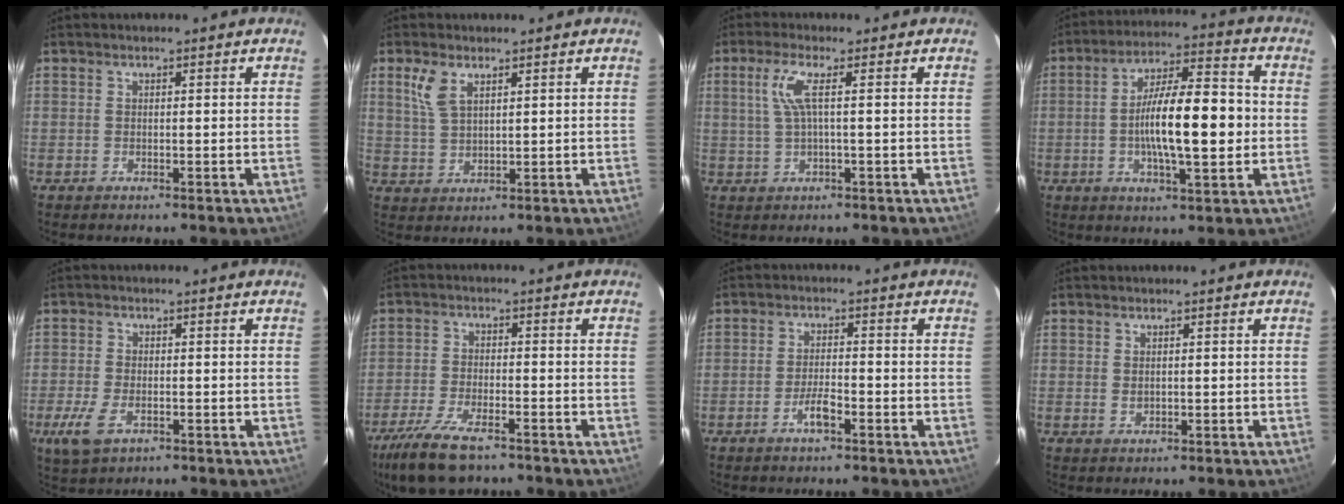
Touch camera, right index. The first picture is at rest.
{"total": 4.9, "force": [2.7, 2.3, 3.4], "torque": [-0.073, 0.006, 0.057]}
{"total": 4.2, "force": [0.7, -0.2, 4.2], "torque": [-0.085, 0.002, 0.020]}
{"total": 14.2, "force": [-1.4, 3.7, 13.7], "torque": [-0.235, 0.008, -0.023]}
{"total": 6.1, "force": [-2.8, 3.2, 4.4], "torque": [-0.111, -0.011, -0.052]}
{"total": 11.7, "force": [-8.7, 3.8, 6.7], "torque": [-0.164, -0.029, -0.162]}
{"total": 3.7, "force": [-2.3, 0.9, 2.8], "torque": [-0.061, 0.001, -0.042]}
{"total": 0.9, "force": [0.1, 0.7, 0.6], "torque": [-0.010, 0.000, 0.004]}